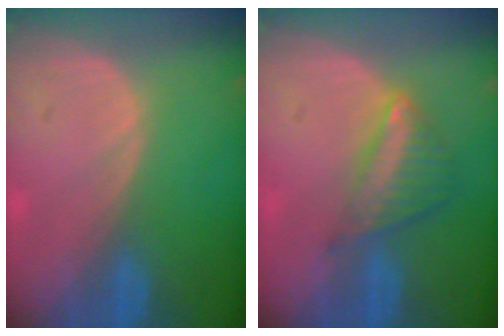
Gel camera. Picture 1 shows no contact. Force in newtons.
{"total": 6.1, "press": 5.4, "slide": 2.9}